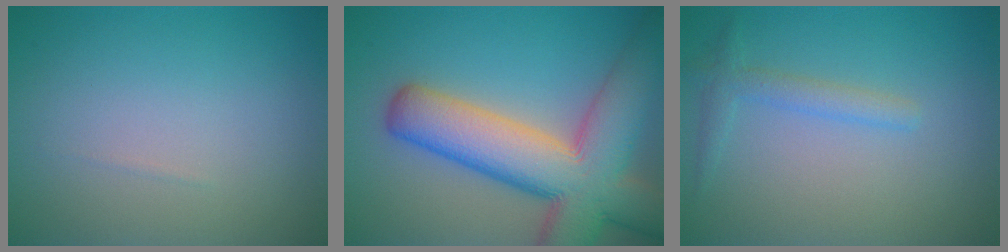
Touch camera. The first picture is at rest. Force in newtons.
{"total": 12.2, "press": 12.1, "slide": 0.6}
{"total": 1.9, "press": 1.9, "slide": 0.1}